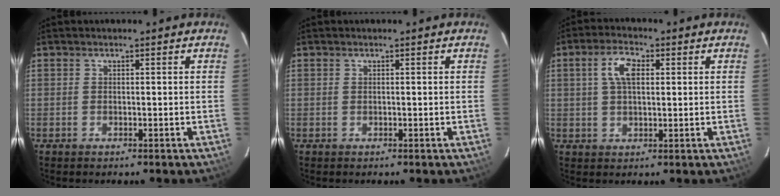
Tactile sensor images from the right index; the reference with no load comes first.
{"total": 0.0}
{"total": 5.5, "force": [1.5, 2.8, 4.5], "torque": [-0.085, 0.014, 0.028]}